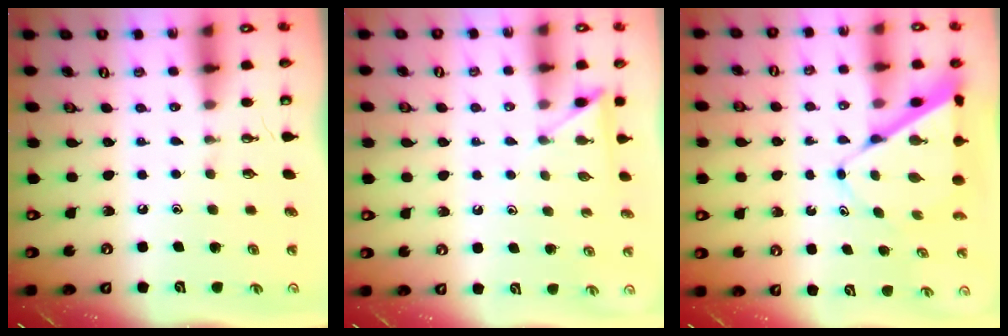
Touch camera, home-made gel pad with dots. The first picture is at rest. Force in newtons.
{"total": 5.2, "press": 5.1, "slide": 0.5}
{"total": 8.5, "press": 8.5, "slide": 0.6}